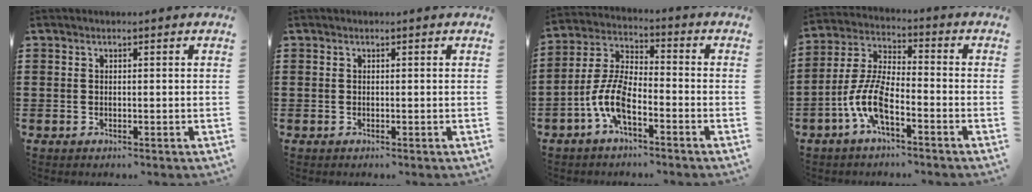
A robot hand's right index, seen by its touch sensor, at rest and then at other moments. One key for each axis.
{"total": 0.0}
{"total": 7.6, "fx": -3.8, "fy": 2.6, "fz": 6.0, "tx": -0.152, "ty": -0.011, "tz": -0.078}
{"total": 8.1, "fx": -4.0, "fy": 2.3, "fz": 6.6, "tx": -0.167, "ty": -0.013, "tz": -0.082}